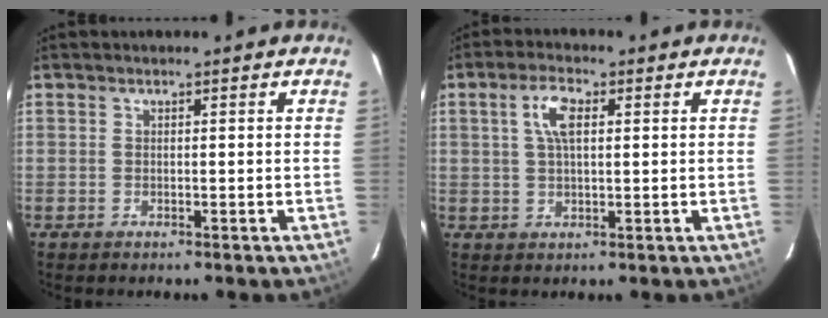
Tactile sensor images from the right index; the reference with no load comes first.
{"total": 5.1, "force": [1.5, 2.1, 4.4], "torque": [-0.085, 0.011, 0.028]}